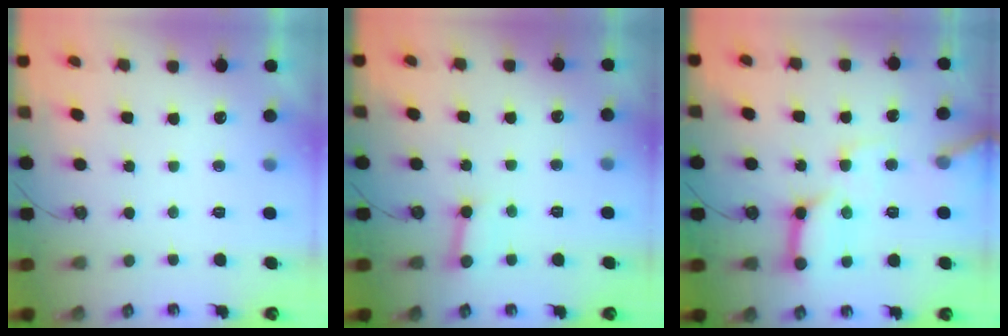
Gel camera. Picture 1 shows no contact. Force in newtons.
{"total": 3.4, "press": 3.3, "slide": 0.4}
{"total": 14.8, "press": 14.7, "slide": 1.6}